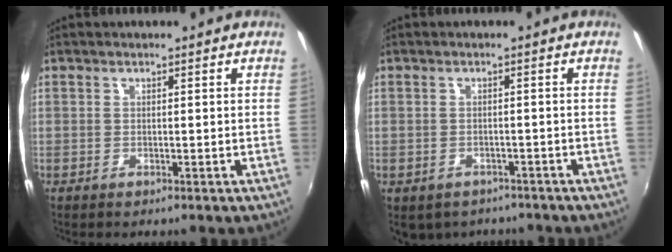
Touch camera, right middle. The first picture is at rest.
{"total": 6.1, "force": [-4.3, 3.7, 2.2], "torque": [-0.052, -0.022, -0.052]}